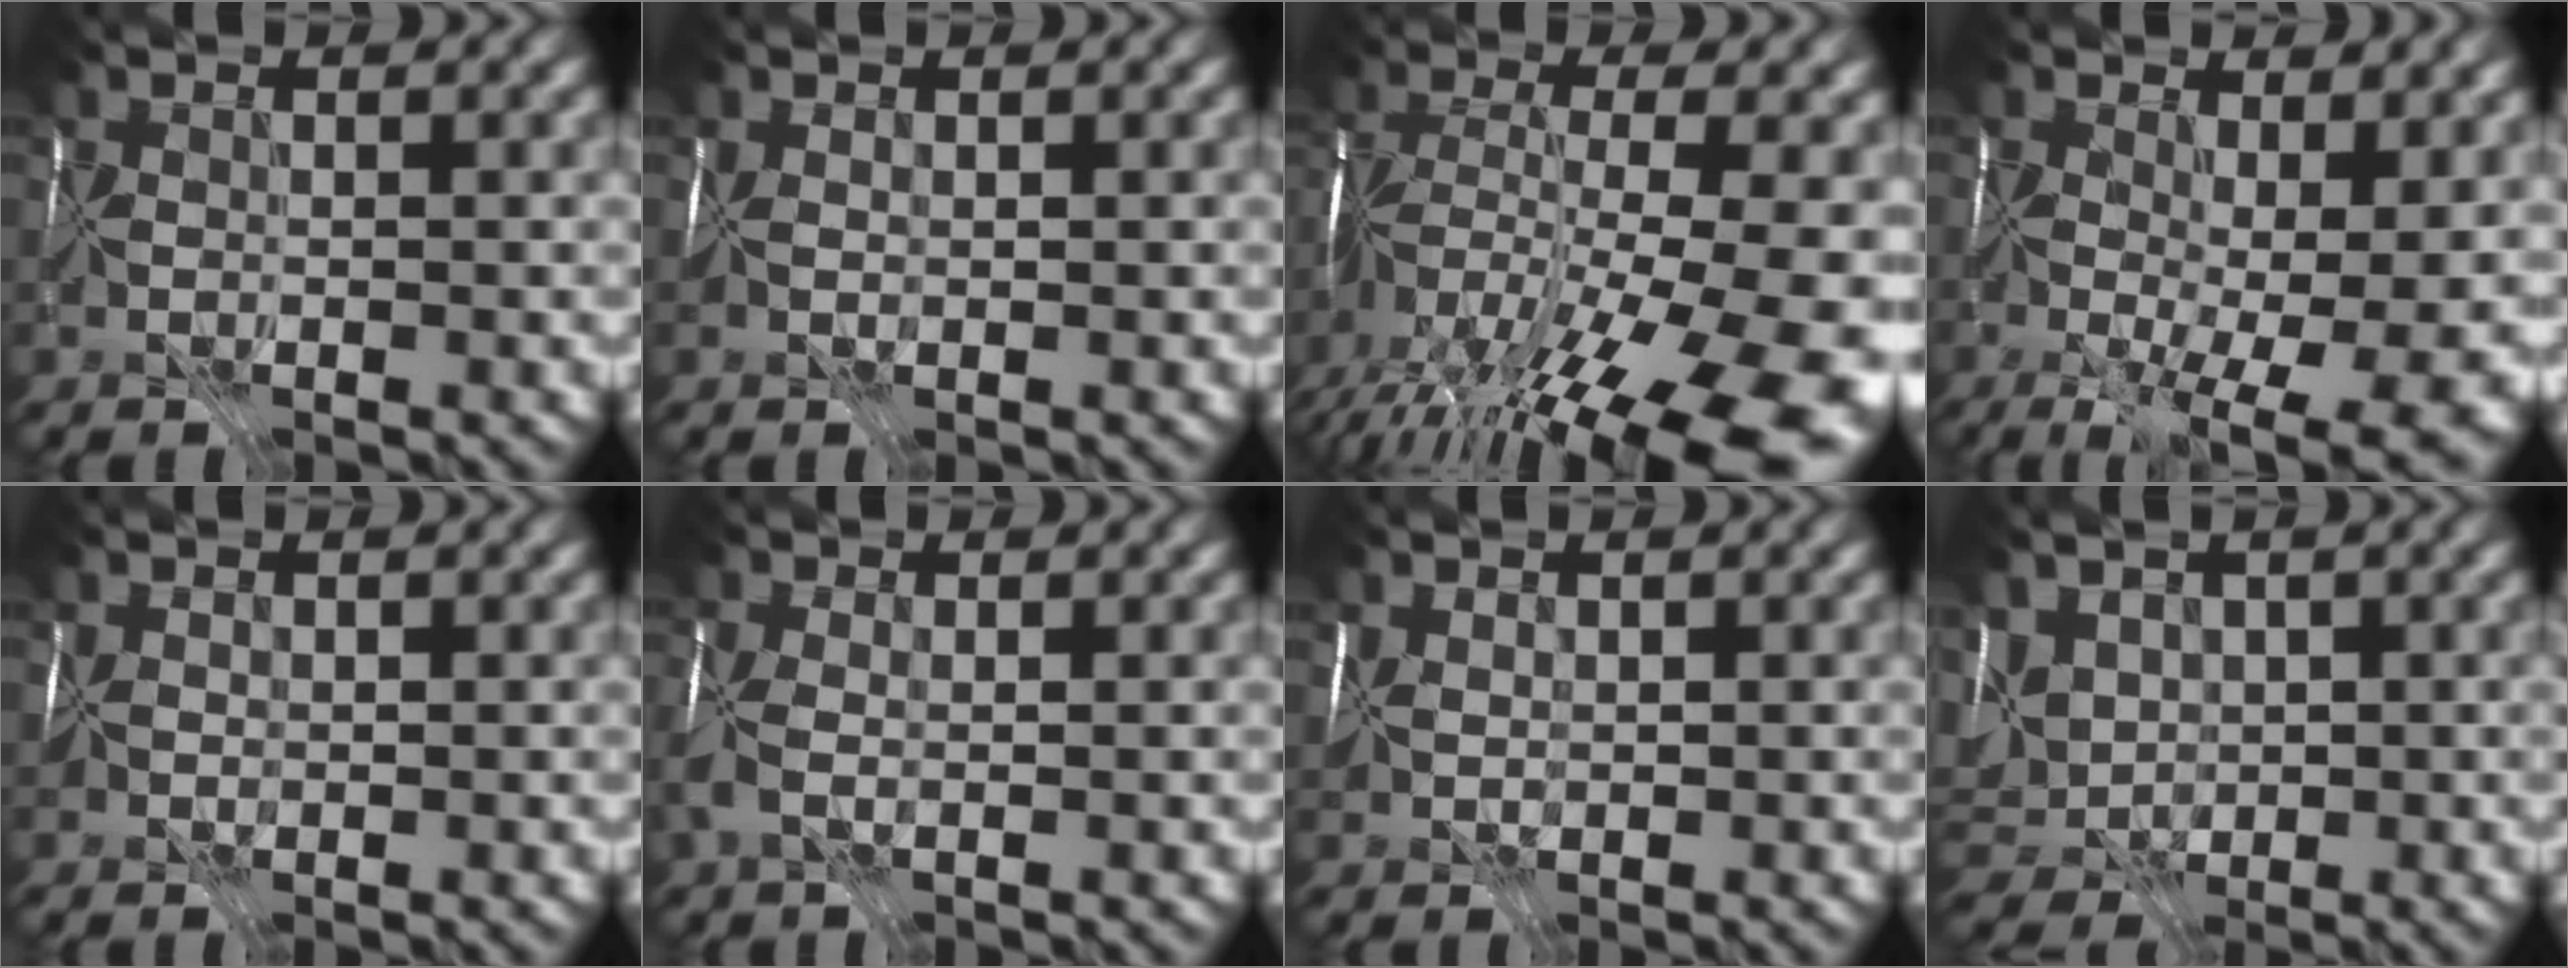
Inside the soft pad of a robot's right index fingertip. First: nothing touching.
{"total": 1.2, "force": [0.1, 0.7, 1.0], "torque": [-0.023, 0.001, -0.001]}
{"total": 17.8, "force": [-7.8, 6.7, 14.6], "torque": [-0.257, -0.028, -0.107]}
{"total": 14.3, "force": [-3.1, 6.6, 12.3], "torque": [-0.182, -0.031, -0.014]}
{"total": 0.9, "force": [0.2, 0.8, 0.4], "torque": [-0.008, 0.005, 0.000]}
{"total": 3.3, "force": [-0.3, 1.9, 2.6], "torque": [-0.074, 0.005, -0.014]}
{"total": 2.0, "force": [0.7, 1.4, 1.2], "torque": [-0.029, 0.008, 0.013]}
{"total": 5.6, "force": [1.3, 4.4, 3.2], "torque": [-0.076, 0.011, 0.027]}